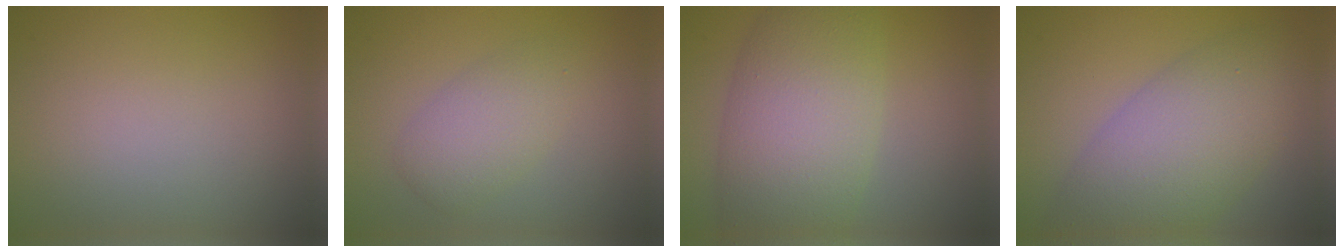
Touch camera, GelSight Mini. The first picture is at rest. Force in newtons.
{"total": 3.2, "press": 3.2, "slide": 0.1}
{"total": 9.4, "press": 9.4, "slide": 0.3}
{"total": 8.0, "press": 8.0, "slide": 0.3}